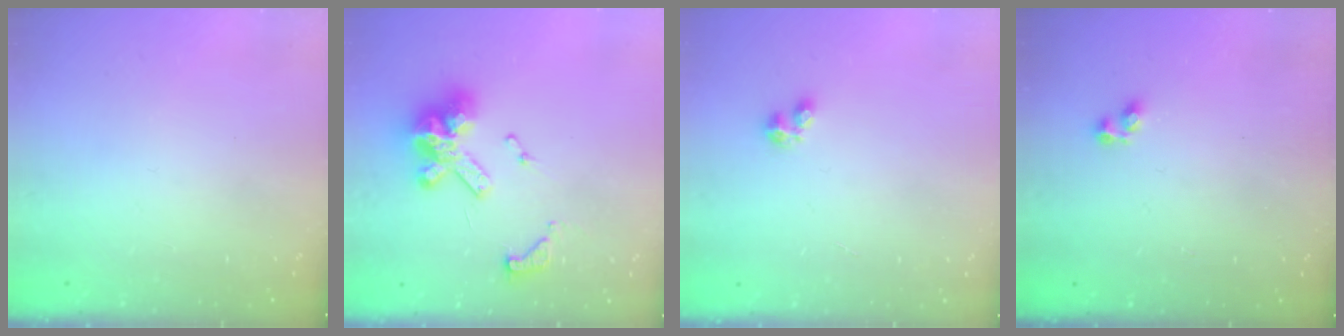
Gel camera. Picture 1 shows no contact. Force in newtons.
{"total": 14.5, "press": 14.5, "slide": 0.9}
{"total": 2.8, "press": 2.8, "slide": 0.5}
{"total": 1.9, "press": 1.9, "slide": 0.3}